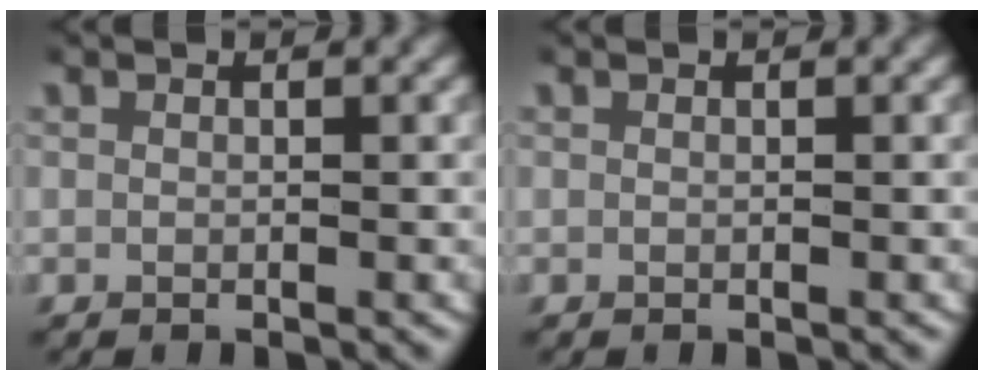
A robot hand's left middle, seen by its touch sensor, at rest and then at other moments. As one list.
[{"total": 0.0}]